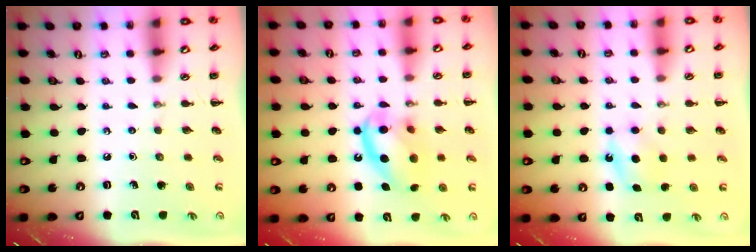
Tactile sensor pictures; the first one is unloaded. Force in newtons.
{"total": 15.0, "press": 14.8, "slide": 2.5}
{"total": 5.2, "press": 5.0, "slide": 1.4}